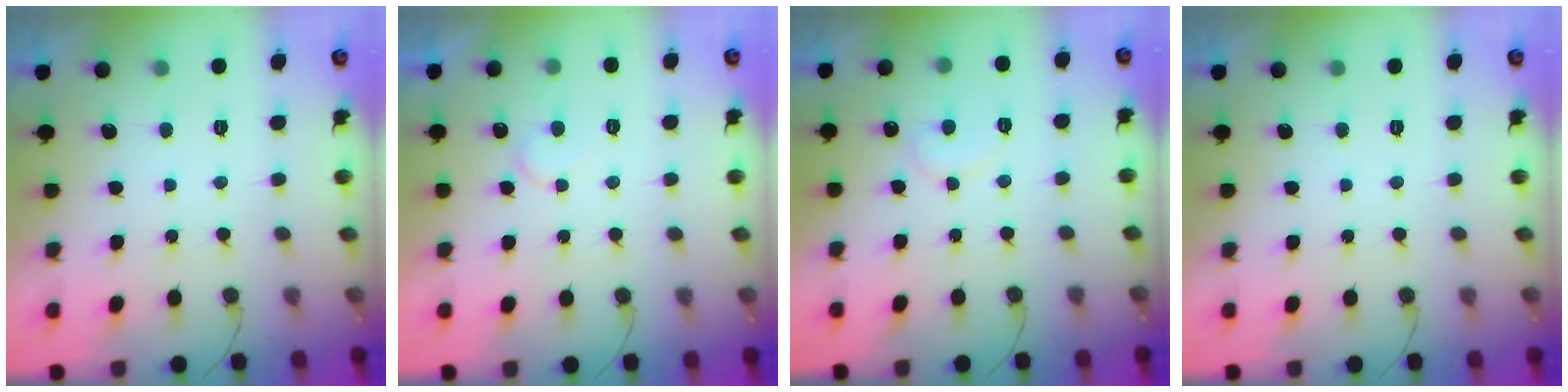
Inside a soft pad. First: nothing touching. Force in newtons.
{"total": 4.7, "press": 4.7, "slide": 0.4}
{"total": 7.7, "press": 7.7, "slide": 0.3}
{"total": 0.0}